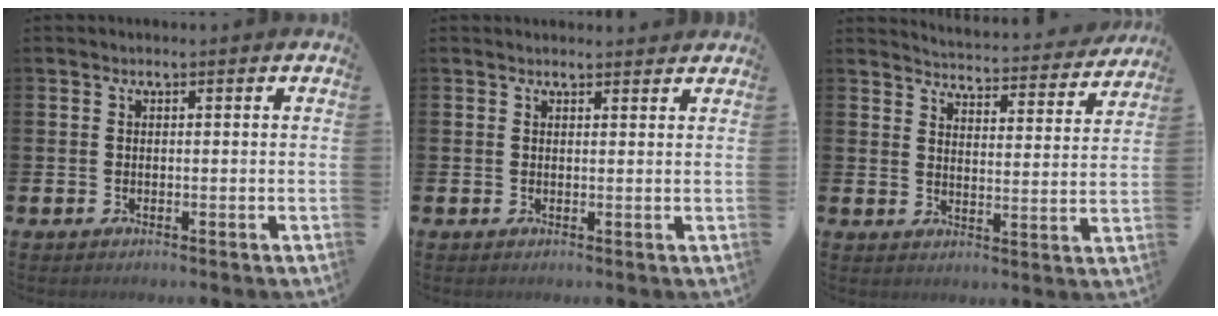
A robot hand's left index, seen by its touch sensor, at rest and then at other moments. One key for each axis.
{"total": 1.3, "fx": 1.3, "fy": 0.2, "fz": 0.0, "tx": 0.007, "ty": -0.006, "tz": 0.022}
{"total": 4.4, "fx": 4.4, "fy": 0.3, "fz": 0.4, "tx": -0.023, "ty": -0.039, "tz": 0.071}